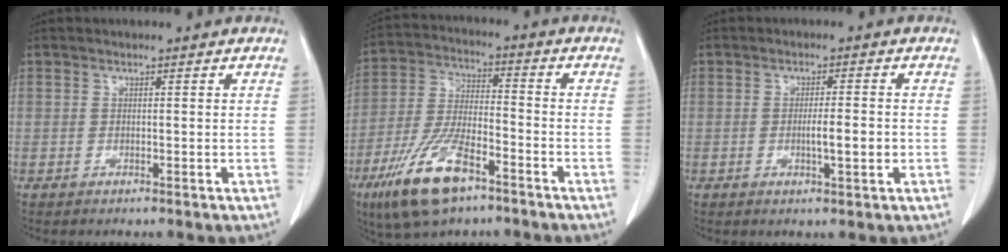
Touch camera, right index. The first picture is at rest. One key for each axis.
{"total": 13.2, "fx": -7.9, "fy": 4.3, "fz": 9.6, "tx": -0.204, "ty": -0.012, "tz": -0.146}
{"total": 3.8, "fx": -0.7, "fy": 0.5, "fz": 3.7, "tx": -0.061, "ty": -0.002, "tz": -0.007}